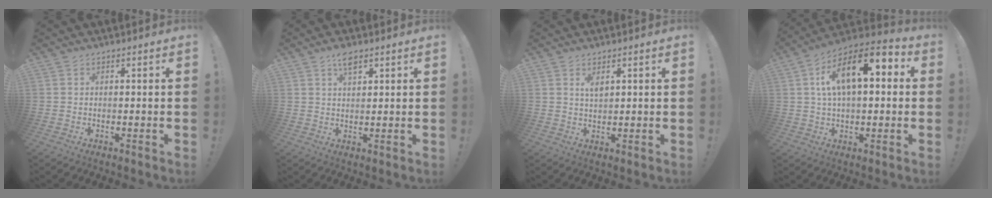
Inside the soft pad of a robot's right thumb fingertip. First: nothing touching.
{"total": 4.2, "force": [2.7, 1.7, 2.8], "torque": [-0.037, -0.012, 0.043]}
{"total": 2.5, "force": [1.7, 0.9, 1.6], "torque": [-0.019, -0.008, 0.026]}
{"total": 16.5, "force": [4.9, 7.9, 13.6], "torque": [-0.232, -0.009, 0.076]}